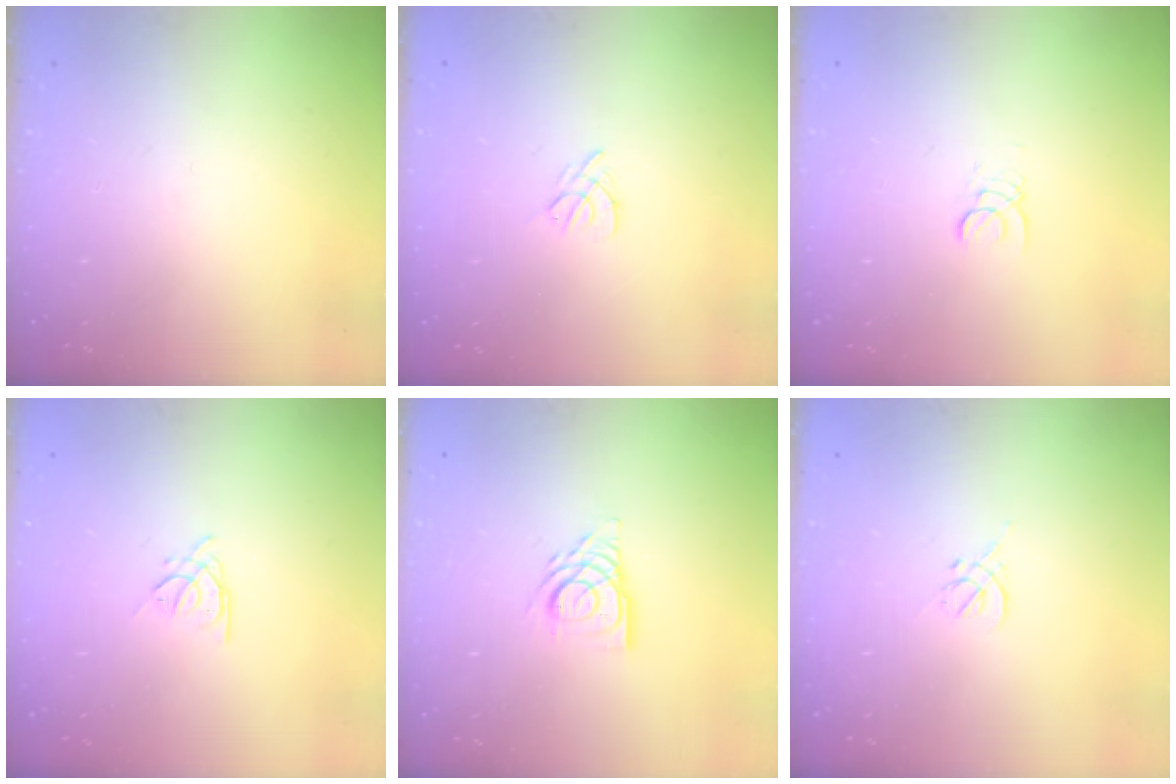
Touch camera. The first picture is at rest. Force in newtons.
{"total": 2.5, "press": 2.4, "slide": 0.6}
{"total": 1.3, "press": 1.3, "slide": 0.1}
{"total": 1.9, "press": 1.9, "slide": 0.4}
{"total": 9.8, "press": 9.7, "slide": 1.2}
{"total": 0.0}